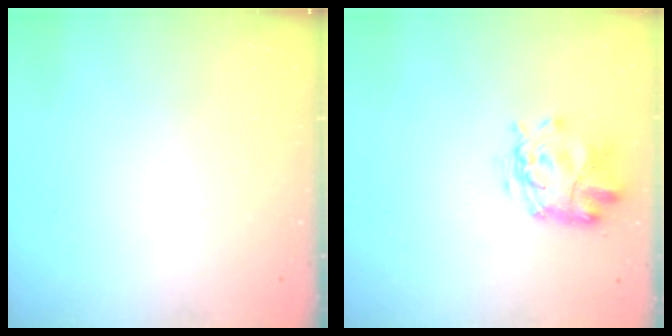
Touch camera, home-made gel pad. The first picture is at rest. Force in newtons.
{"total": 3.8, "press": 3.4, "slide": 1.6}